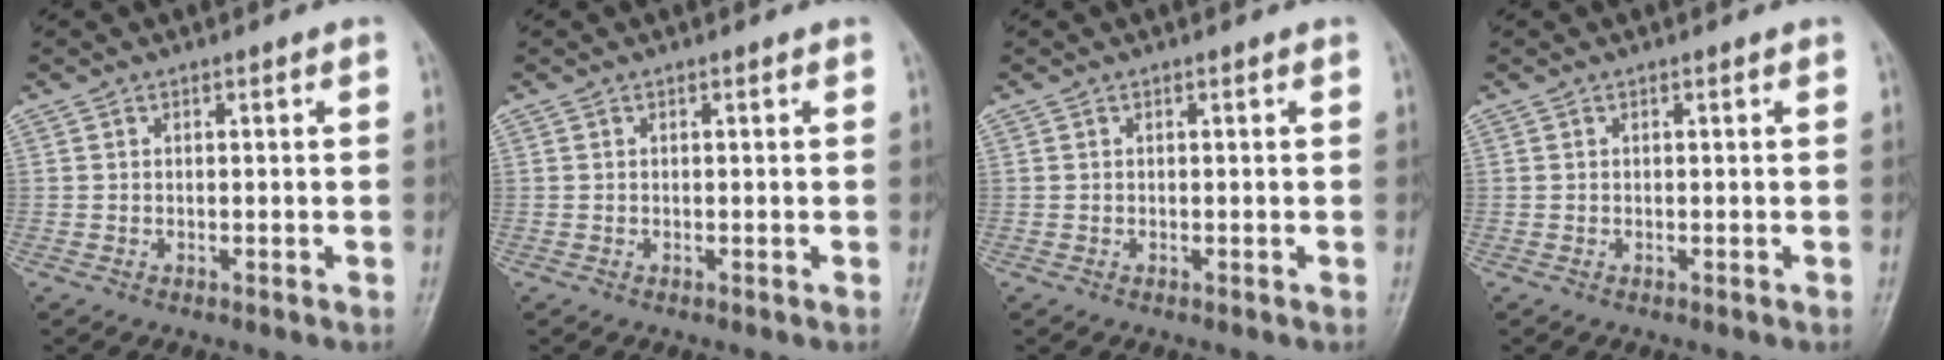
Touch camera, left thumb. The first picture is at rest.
{"total": 0.0}
{"total": 0.0}
{"total": 0.0}